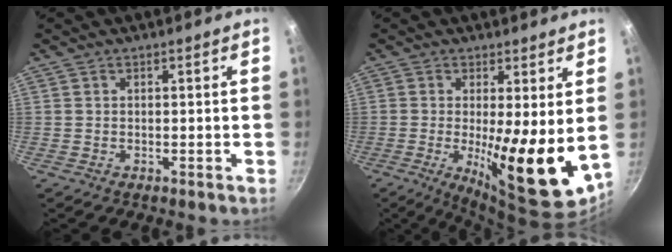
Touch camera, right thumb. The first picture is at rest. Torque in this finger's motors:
{"motor_torque": [1.93, 3.08, 1.98, -0.35, 0.42]}